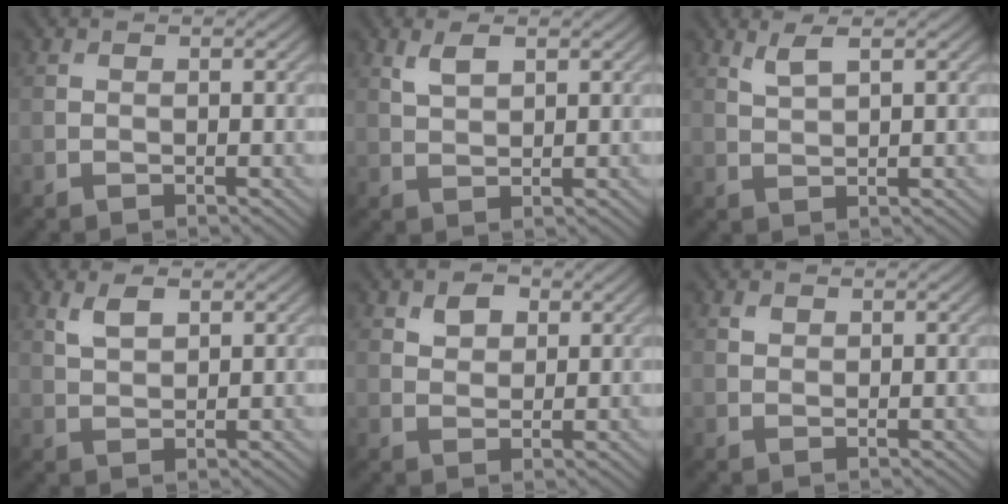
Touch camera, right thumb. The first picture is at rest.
{"total": 2.7, "force": [1.5, 1.2, 1.9], "torque": [-0.045, 0.000, 0.034]}
{"total": 2.3, "force": [1.6, 0.5, 1.7], "torque": [-0.042, 0.001, 0.036]}
{"total": 2.9, "force": [1.6, 1.3, 2.0], "torque": [-0.047, 0.000, 0.036]}
{"total": 2.9, "force": [1.6, 1.9, 1.5], "torque": [-0.031, 0.000, 0.028]}
{"total": 0.9, "force": [0.7, 0.6, 0.3], "torque": [-0.008, -0.002, 0.014]}